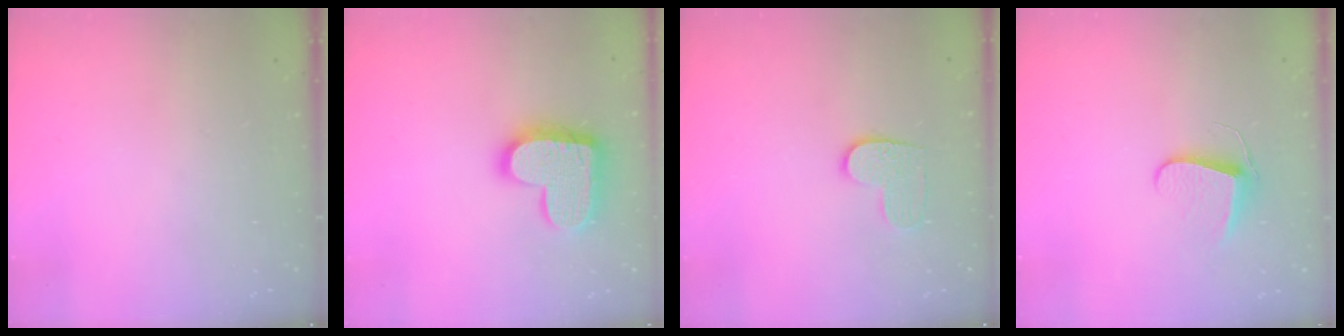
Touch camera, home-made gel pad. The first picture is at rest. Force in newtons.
{"total": 16.3, "press": 16.3, "slide": 1.3}
{"total": 6.4, "press": 6.4, "slide": 0.3}
{"total": 7.3, "press": 7.2, "slide": 0.6}